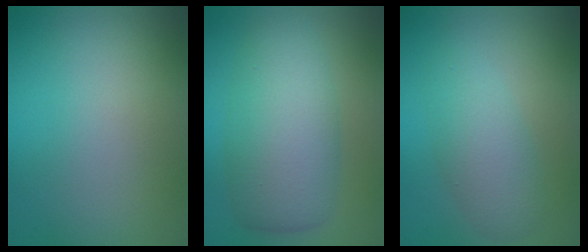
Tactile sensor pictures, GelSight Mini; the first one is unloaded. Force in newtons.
{"total": 7.0, "press": 7.0, "slide": 0.1}
{"total": 3.4, "press": 3.4, "slide": 0.1}